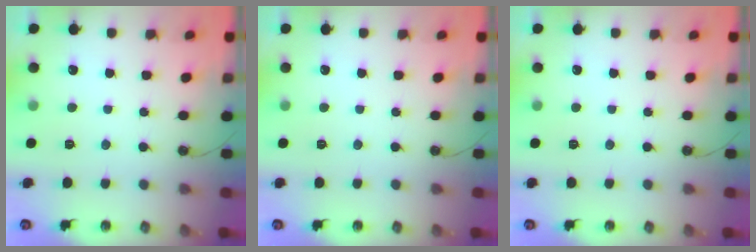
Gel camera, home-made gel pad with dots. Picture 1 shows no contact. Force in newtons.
{"total": 0.0}
{"total": 0.0}